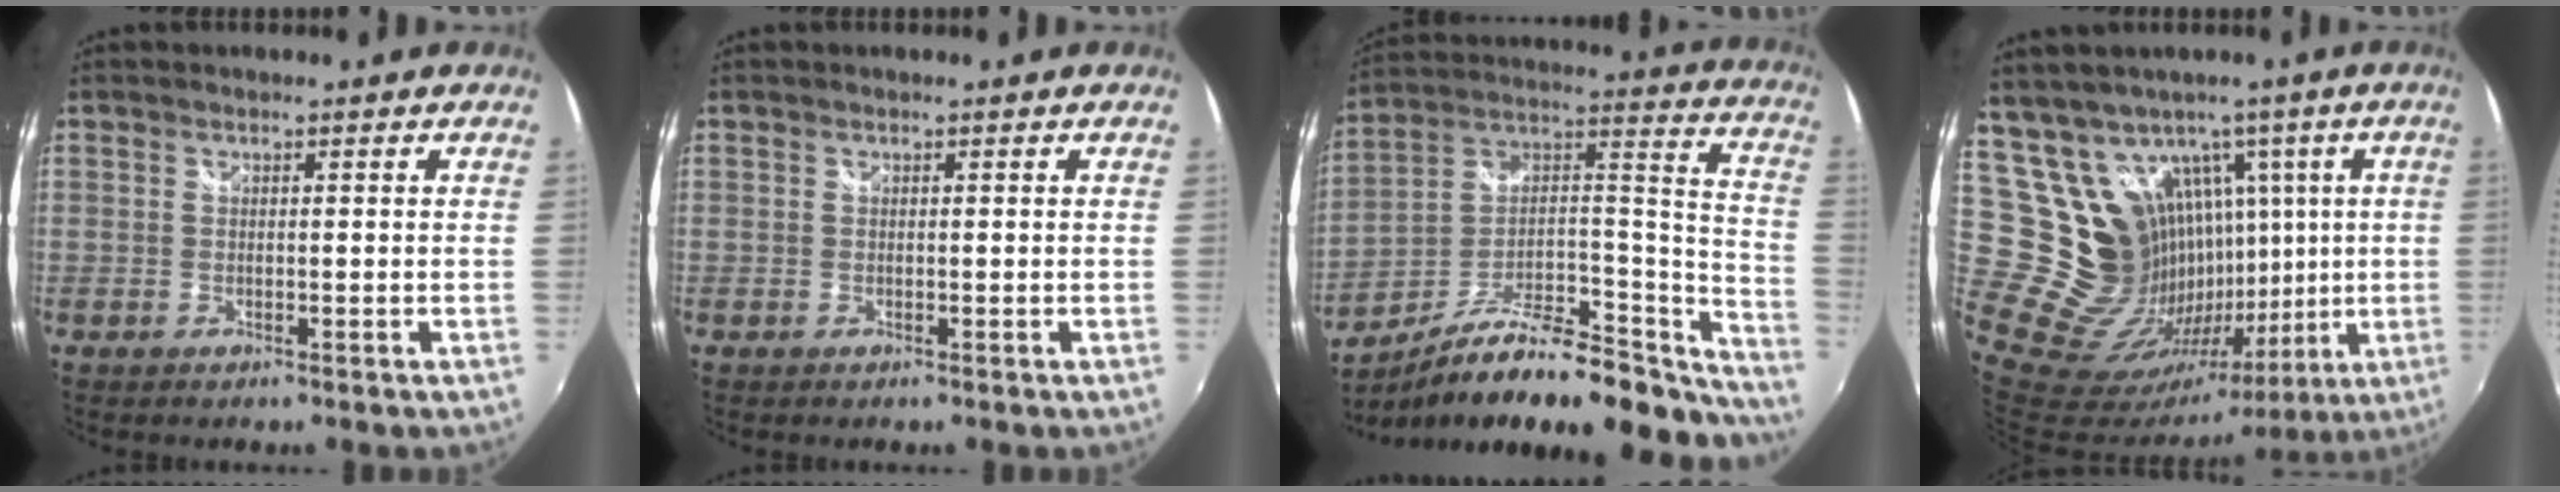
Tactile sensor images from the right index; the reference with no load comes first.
{"total": 0.0}
{"total": 27.2, "force": [-19.9, 8.9, 16.3], "torque": [-0.219, 0.021, -0.304]}
{"total": 19.5, "force": [8.9, 15.1, 8.5], "torque": [-0.170, 0.018, 0.185]}